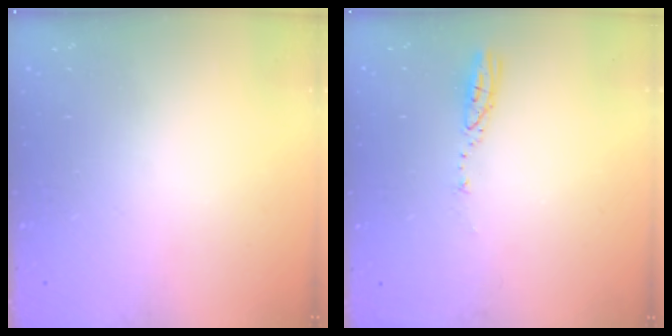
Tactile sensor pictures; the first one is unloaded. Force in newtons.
{"total": 3.5, "press": 3.5, "slide": 0.3}